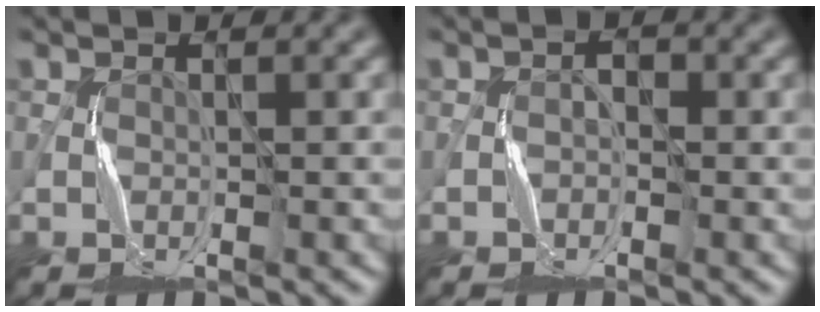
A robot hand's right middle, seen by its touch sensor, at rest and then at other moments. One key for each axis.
{"total": 1.0, "fx": -0.5, "fy": 0.8, "fz": 0.5, "tx": 0.005, "ty": 0.006, "tz": -0.011}